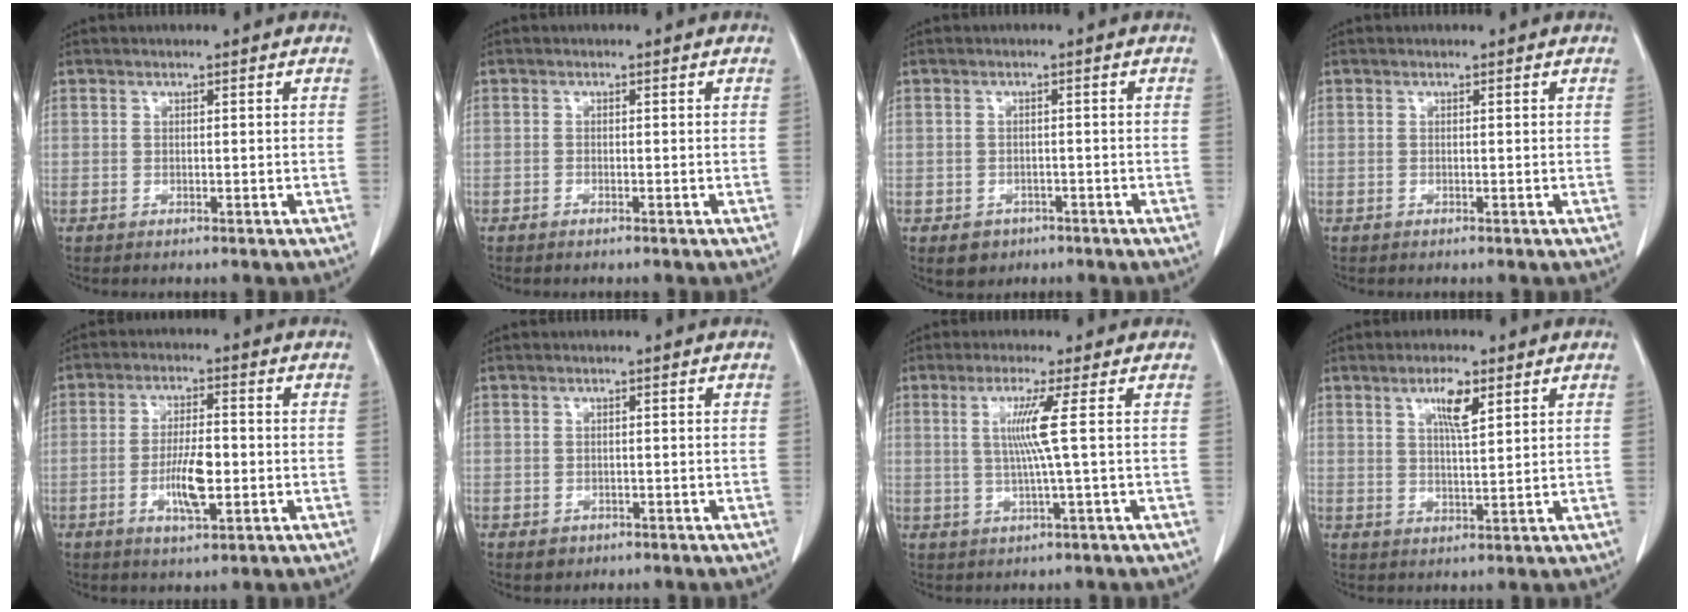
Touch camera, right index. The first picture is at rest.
{"total": 0.5, "force": [-0.4, 0.1, 0.3], "torque": [-0.010, -0.001, -0.008]}
{"total": 3.1, "force": [-1.7, 2.5, 0.7], "torque": [-0.006, 0.007, -0.016]}
{"total": 0.0}
{"total": 6.8, "force": [-1.7, 1.6, 6.4], "torque": [-0.122, -0.002, -0.027]}
{"total": 1.5, "force": [-0.8, 1.2, 0.4], "torque": [-0.006, 0.002, -0.006]}
{"total": 5.1, "force": [0.8, -1.6, 4.8], "torque": [-0.098, -0.004, 0.019]}
{"total": 4.9, "force": [2.5, 0.8, 4.1], "torque": [-0.074, 0.000, 0.044]}